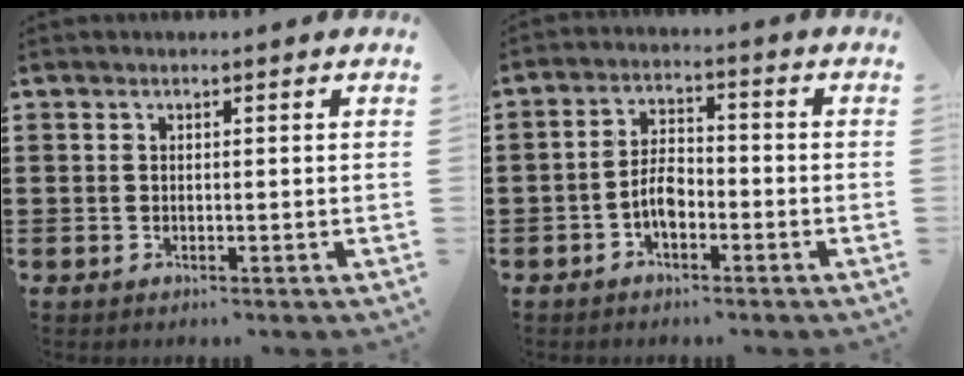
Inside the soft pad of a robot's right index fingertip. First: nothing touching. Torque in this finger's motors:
{"motor_torque": [2.14, 0.00, 0.60, 0.03]}